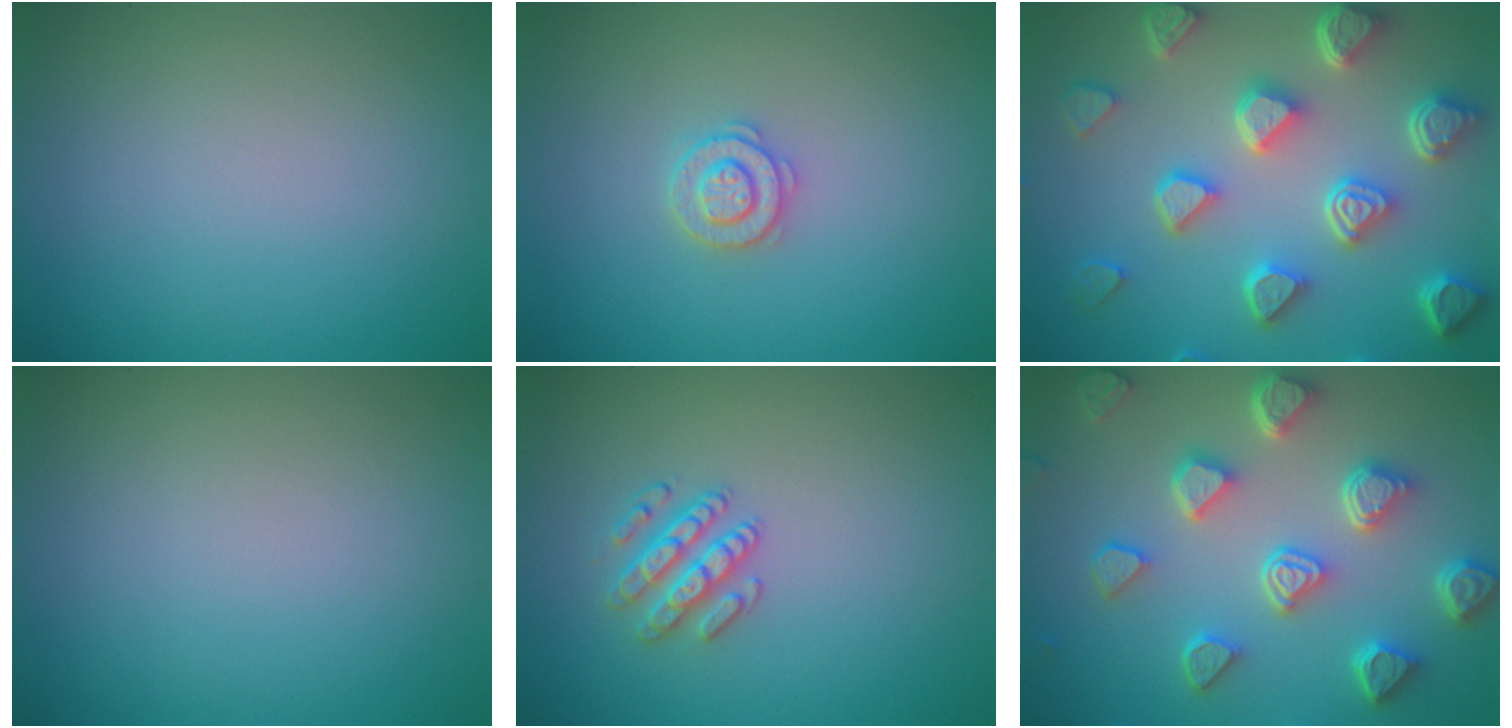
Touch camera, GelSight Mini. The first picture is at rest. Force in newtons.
{"total": 2.2, "press": 2.2, "slide": 0.3}
{"total": 7.7, "press": 5.9, "slide": 4.9}
{"total": 0.0}
{"total": 2.6, "press": 2.6, "slide": 0.5}
{"total": 6.6, "press": 5.2, "slide": 4.0}